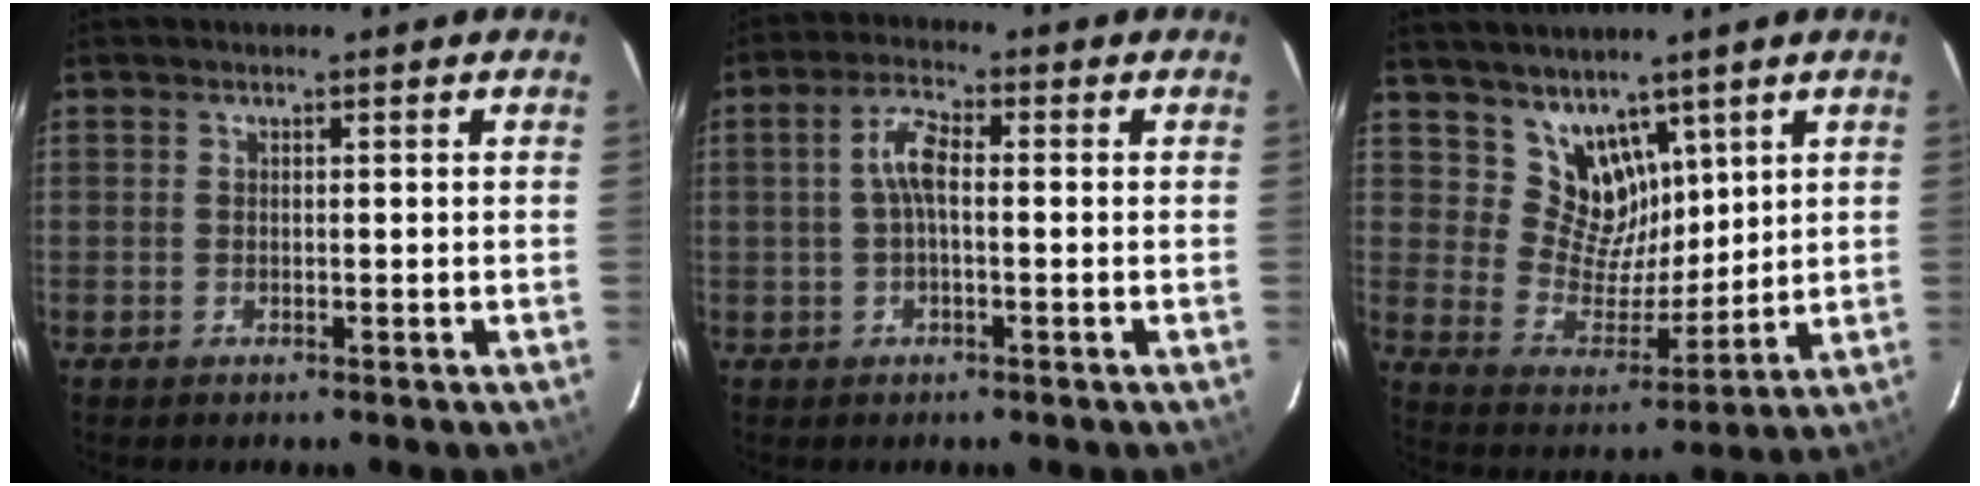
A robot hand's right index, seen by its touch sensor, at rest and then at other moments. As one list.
[{"total": 4.6, "force": [-0.1, 1.6, 4.3], "torque": [-0.091, 0.014, -0.002]}, {"total": 9.7, "force": [6.6, 6.5, 2.9], "torque": [-0.045, -0.003, 0.136]}]